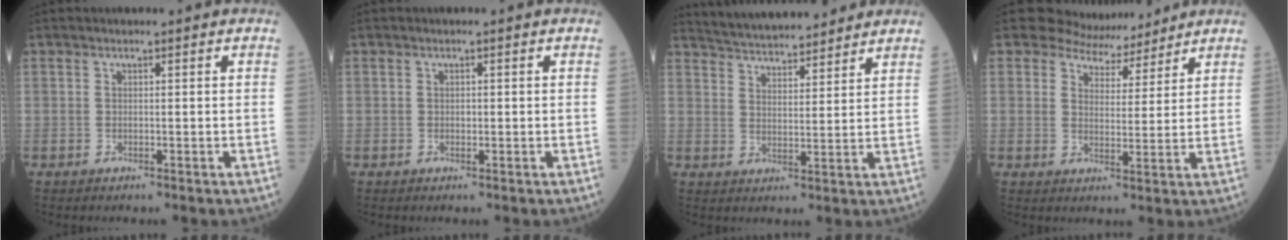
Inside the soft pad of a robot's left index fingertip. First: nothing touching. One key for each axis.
{"total": 0.6, "fx": 0.0, "fy": 0.4, "fz": 0.4, "tx": -0.009, "ty": 0.001, "tz": -0.001}
{"total": 12.9, "fx": 12.0, "fy": 2.1, "fz": 4.3, "tx": -0.070, "ty": 0.019, "tz": 0.182}
{"total": 6.4, "fx": 5.8, "fy": 2.6, "fz": 0.0, "tx": -0.001, "ty": 0.001, "tz": 0.084}